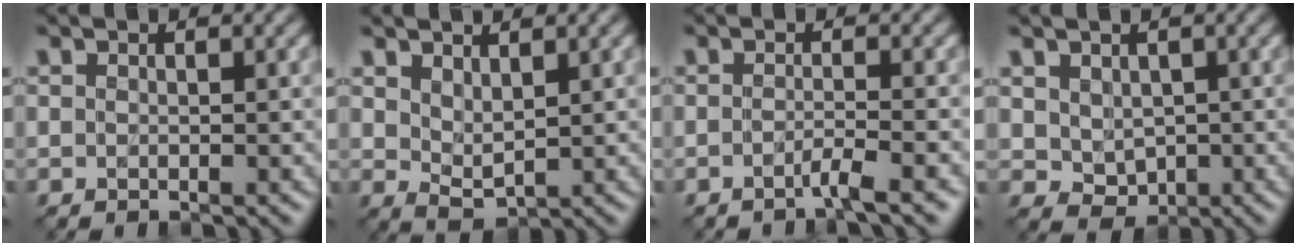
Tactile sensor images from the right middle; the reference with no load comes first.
{"total": 1.8, "force": [0.9, 0.9, 1.3], "torque": [-0.030, -0.005, 0.019]}
{"total": 1.6, "force": [-1.3, -0.4, 0.9], "torque": [-0.019, 0.003, -0.029]}
{"total": 3.0, "force": [0.1, 2.5, 1.6], "torque": [-0.028, -0.003, 0.005]}